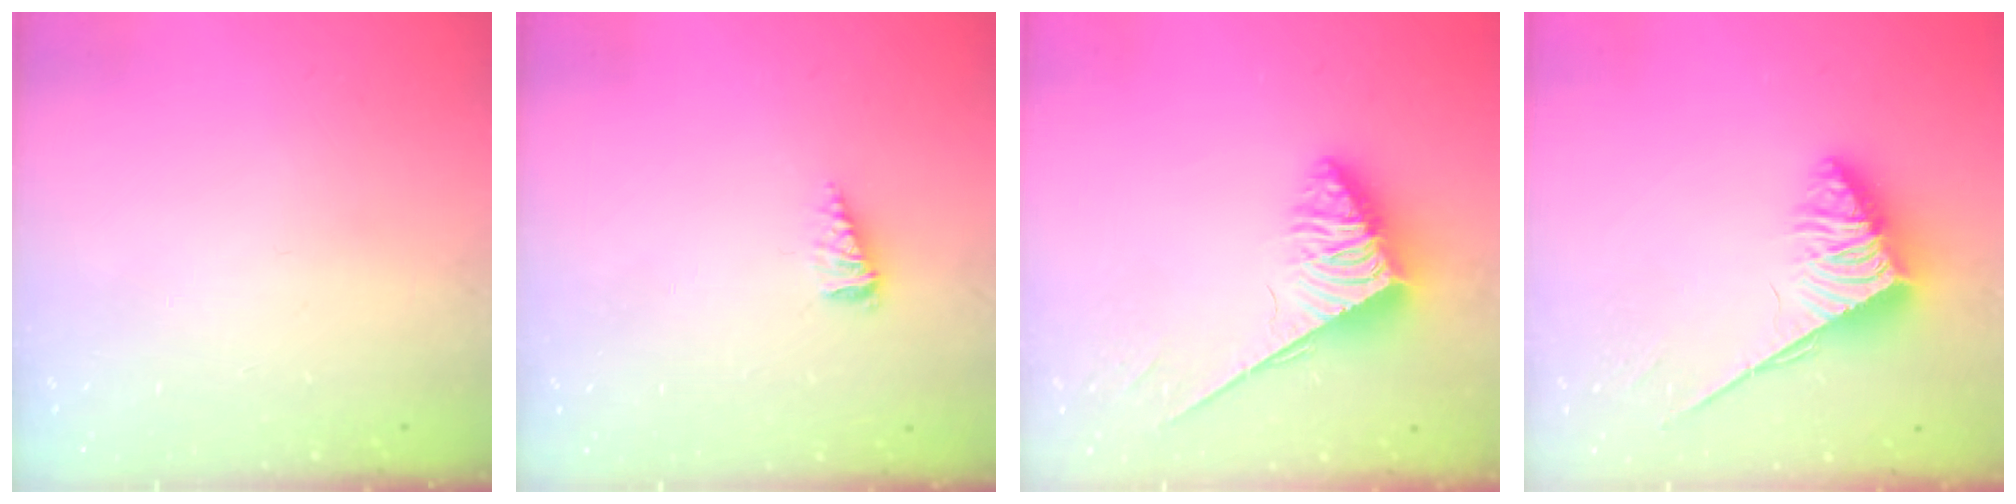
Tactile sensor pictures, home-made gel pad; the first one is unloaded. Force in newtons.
{"total": 3.1, "press": 3.1, "slide": 0.3}
{"total": 3.7, "press": 3.7, "slide": 0.6}
{"total": 3.7, "press": 3.7, "slide": 0.6}